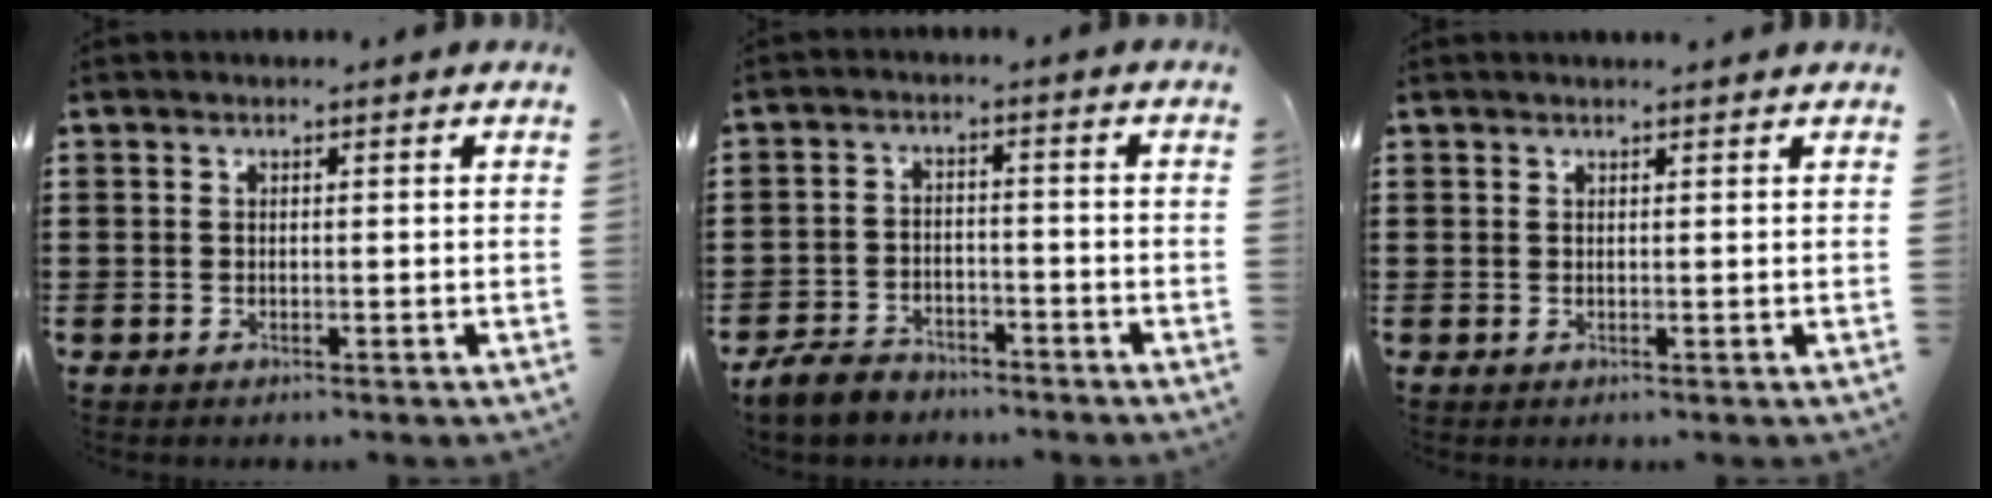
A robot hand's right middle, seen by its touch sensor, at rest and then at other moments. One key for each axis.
{"total": 4.7, "fx": -4.4, "fy": 1.5, "fz": 0.9, "tx": -0.037, "ty": 0.000, "tz": -0.092}
{"total": 0.8, "fx": 0.8, "fy": 0.0, "fz": 0.1, "tx": 0.003, "ty": -0.006, "tz": 0.014}